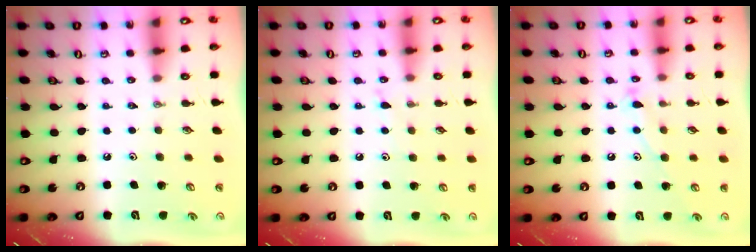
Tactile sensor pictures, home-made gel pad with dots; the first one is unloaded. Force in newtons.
{"total": 4.8, "press": 4.7, "slide": 0.6}
{"total": 10.0, "press": 10.0, "slide": 0.7}